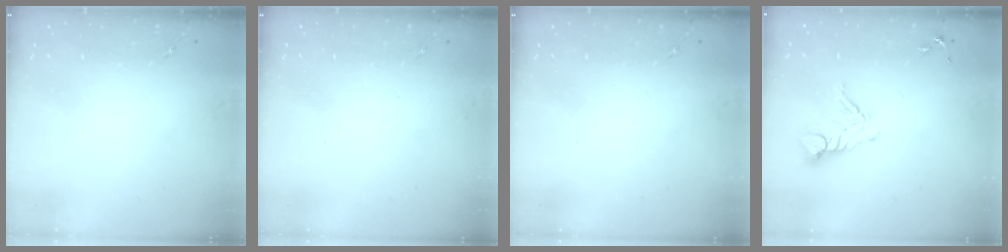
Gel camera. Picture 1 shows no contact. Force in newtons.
{"total": 0.0}
{"total": 0.0}
{"total": 9.9, "press": 9.8, "slide": 1.1}